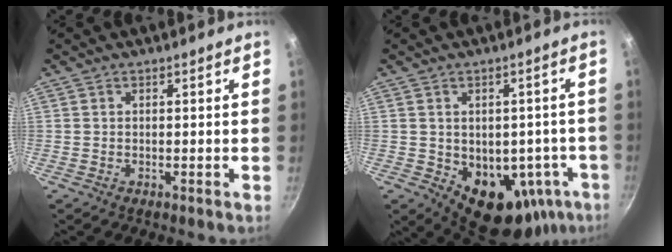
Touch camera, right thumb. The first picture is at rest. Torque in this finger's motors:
{"motor_torque": [-0.26, 0.92, 0.58, 0.48, 0.10]}